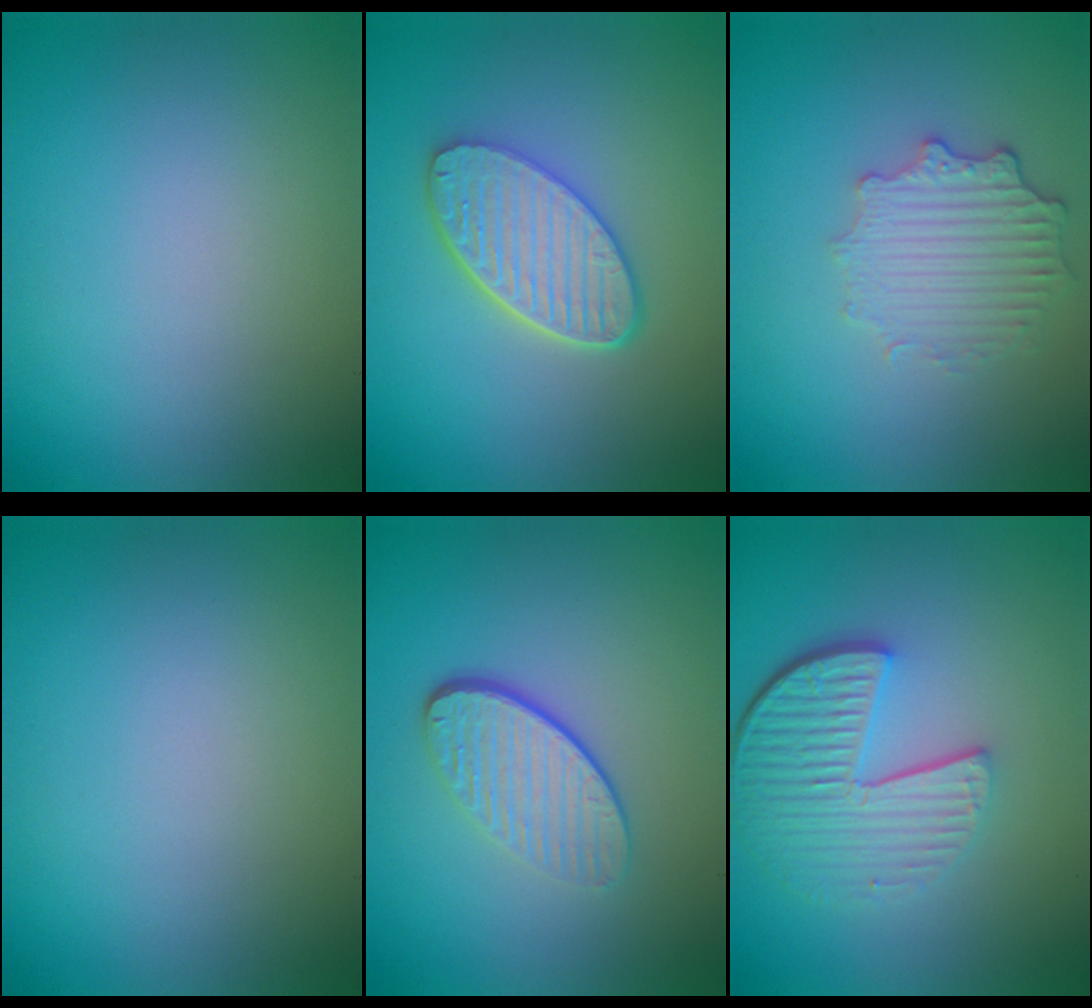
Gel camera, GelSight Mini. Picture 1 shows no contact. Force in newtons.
{"total": 5.6, "press": 4.4, "slide": 3.5}
{"total": 3.5, "press": 2.9, "slide": 1.9}
{"total": 0.0}
{"total": 4.1, "press": 3.0, "slide": 2.8}
{"total": 5.9, "press": 4.3, "slide": 4.1}